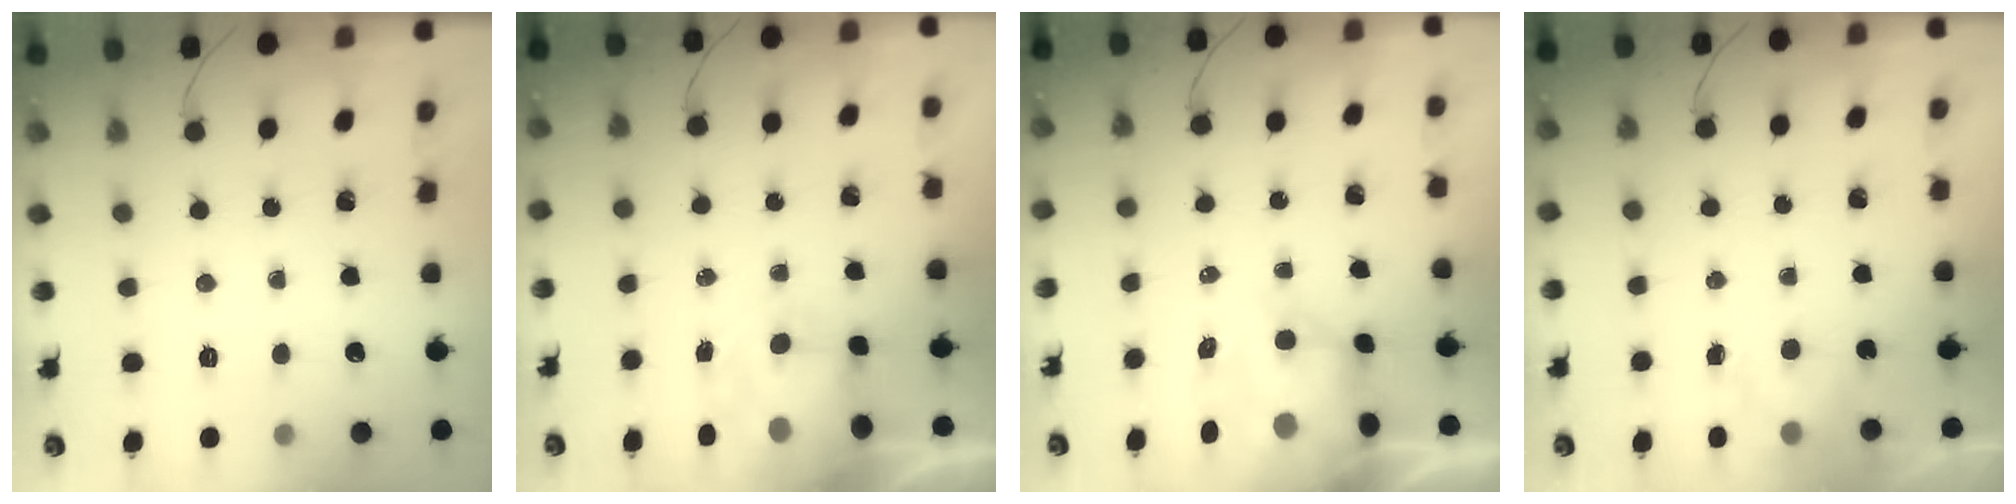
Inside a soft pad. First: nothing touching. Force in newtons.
{"total": 7.0, "press": 6.9, "slide": 1.0}
{"total": 8.9, "press": 8.3, "slide": 3.0}
{"total": 2.2, "press": 1.8, "slide": 1.3}